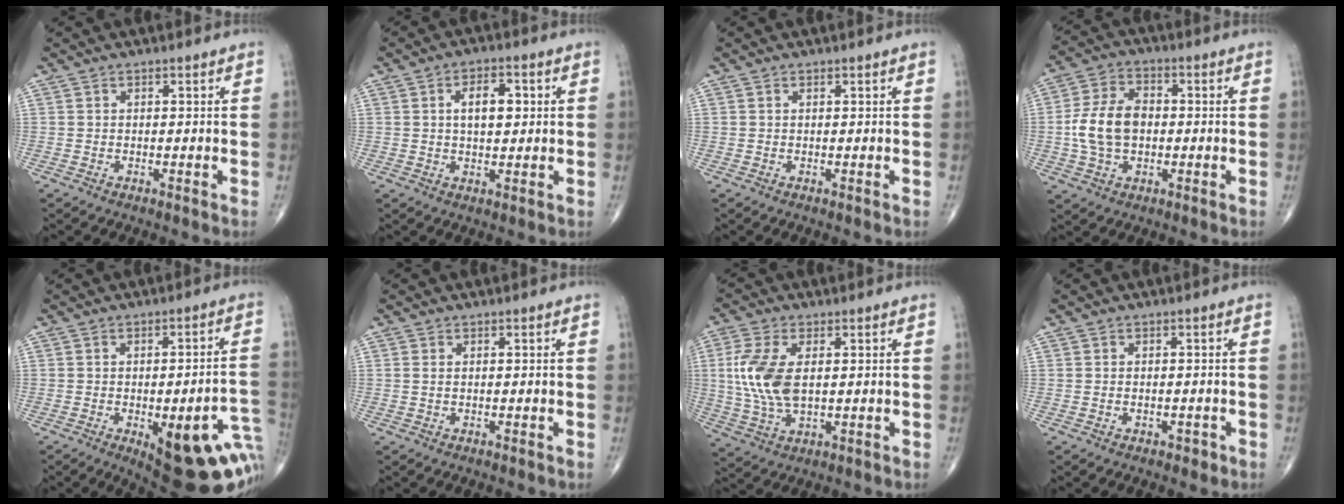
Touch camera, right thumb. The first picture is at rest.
{"total": 6.3, "force": [1.1, 3.5, 5.2], "torque": [-0.067, 0.006, 0.017]}
{"total": 0.0}
{"total": 10.9, "force": [-0.6, 7.3, 8.1], "torque": [-0.147, 0.019, -0.015]}
{"total": 22.2, "force": [-7.3, 8.0, 19.4], "torque": [-0.175, 0.018, -0.070]}
{"total": 0.6, "force": [0.1, 0.3, 0.5], "torque": [-0.013, 0.000, 0.004]}
{"total": 10.6, "force": [1.3, 5.6, 9.0], "torque": [-0.202, -0.005, 0.029]}
{"total": 1.7, "force": [-0.7, 1.1, 1.0], "torque": [-0.018, 0.012, -0.004]}